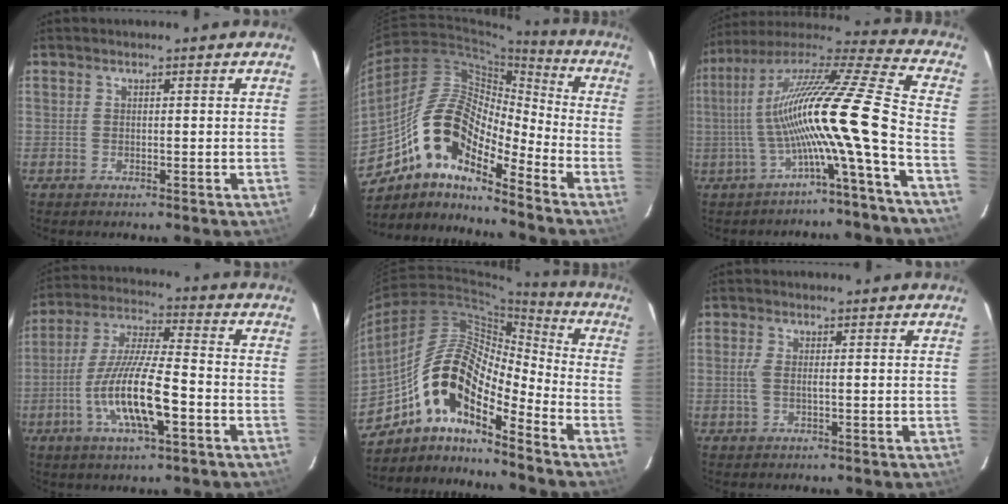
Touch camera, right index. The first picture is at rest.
{"total": 14.9, "force": [-10.0, 5.3, 9.7], "torque": [-0.163, 0.014, -0.203]}
{"total": 17.4, "force": [-5.5, -1.7, 16.5], "torque": [-0.261, -0.018, -0.104]}
{"total": 14.1, "force": [-5.0, 2.8, 12.9], "torque": [-0.263, -0.007, -0.096]}
{"total": 15.2, "force": [-9.4, 5.0, 10.9], "torque": [-0.183, 0.011, -0.190]}
{"total": 2.3, "force": [-0.2, 0.5, 2.2], "torque": [-0.047, -0.001, -0.005]}